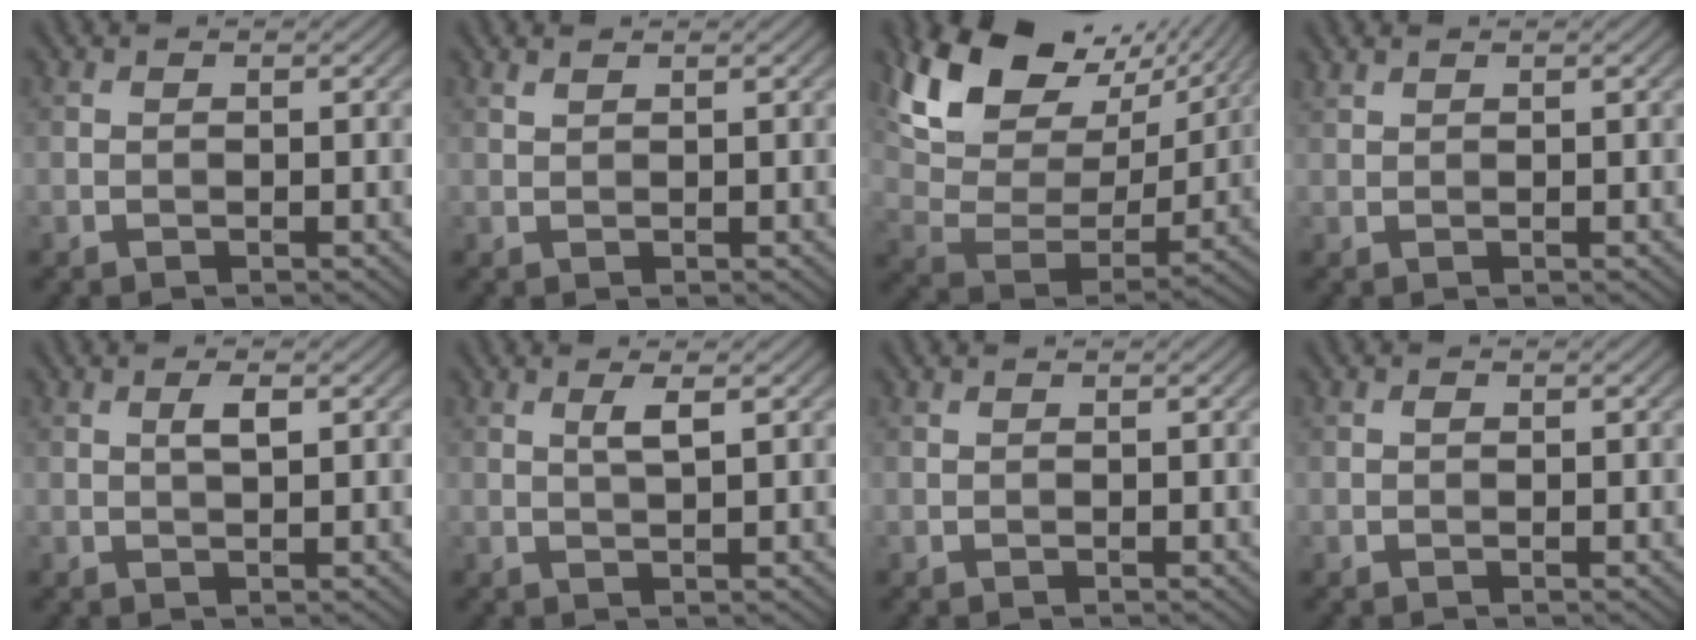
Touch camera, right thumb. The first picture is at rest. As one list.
[{"total": 0.8, "force": [0.7, 0.1, 0.4], "torque": [-0.014, 0.003, 0.017]}, {"total": 16.0, "force": [9.7, 8.9, 9.0], "torque": [-0.215, 0.016, 0.167]}, {"total": 1.0, "force": [0.9, 0.2, 0.3], "torque": [-0.011, 0.004, 0.023]}, {"total": 1.8, "force": [0.6, 0.4, 1.7], "torque": [-0.036, 0.002, 0.011]}, {"total": 2.0, "force": [0.8, 0.2, 1.9], "torque": [-0.040, 0.002, 0.015]}, {"total": 0.0}, {"total": 0.5, "force": [0.1, 0.4, 0.3], "torque": [-0.002, -0.001, 0.001]}]